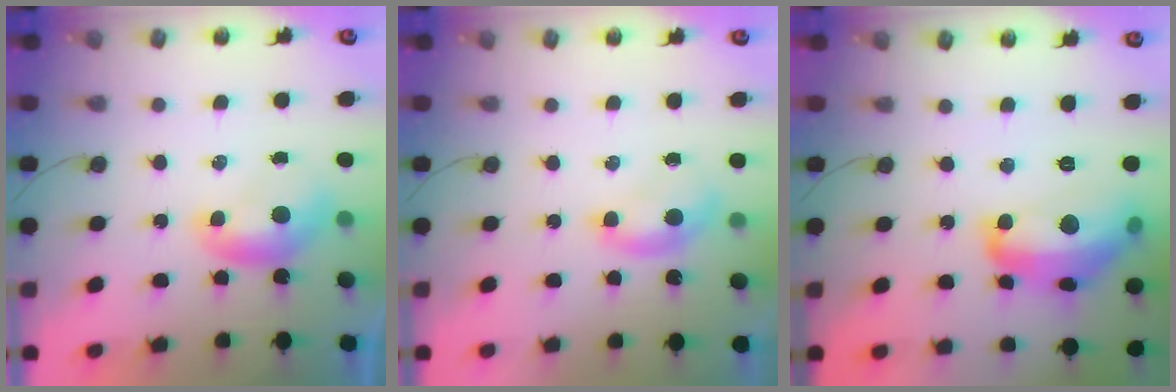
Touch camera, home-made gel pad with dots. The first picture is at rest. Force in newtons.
{"total": 1.2, "press": 1.1, "slide": 0.5}
{"total": 14.5, "press": 14.5, "slide": 0.8}